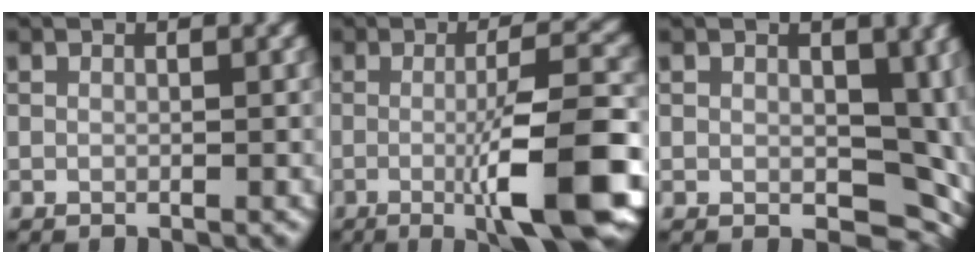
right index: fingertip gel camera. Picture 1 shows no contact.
{"total": 10.6, "force": [-2.5, 2.1, 10.1], "torque": [-0.130, 0.004, -0.045]}
{"total": 10.2, "force": [-0.1, 6.5, 7.8], "torque": [-0.093, -0.025, 0.011]}